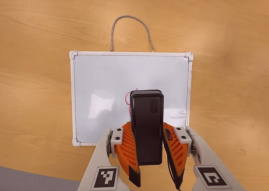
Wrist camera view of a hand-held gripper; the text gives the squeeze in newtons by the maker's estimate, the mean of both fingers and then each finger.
{"total": 9.0, "left": 8.0, "right": 10.0}